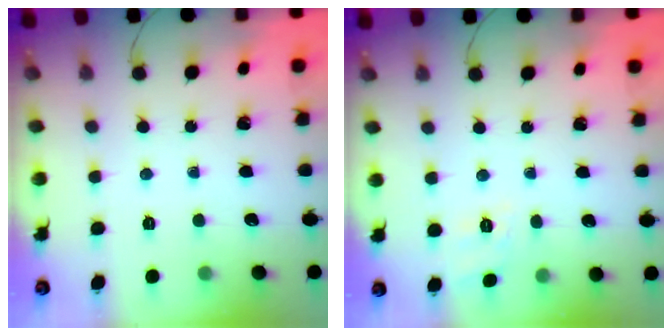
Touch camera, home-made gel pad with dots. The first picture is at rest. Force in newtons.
{"total": 3.6, "press": 3.2, "slide": 1.7}